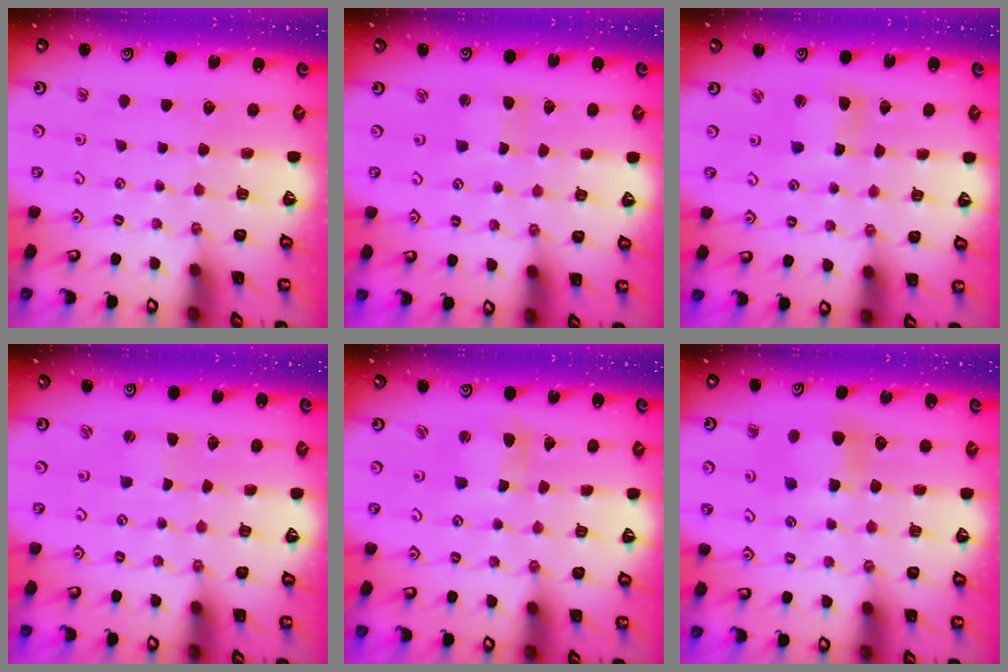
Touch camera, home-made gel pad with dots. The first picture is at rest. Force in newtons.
{"total": 1.0, "press": 1.0, "slide": 0.1}
{"total": 3.5, "press": 3.5, "slide": 0.3}
{"total": 0.0}
{"total": 4.2, "press": 4.2, "slide": 0.5}
{"total": 5.9, "press": 5.9, "slide": 0.3}